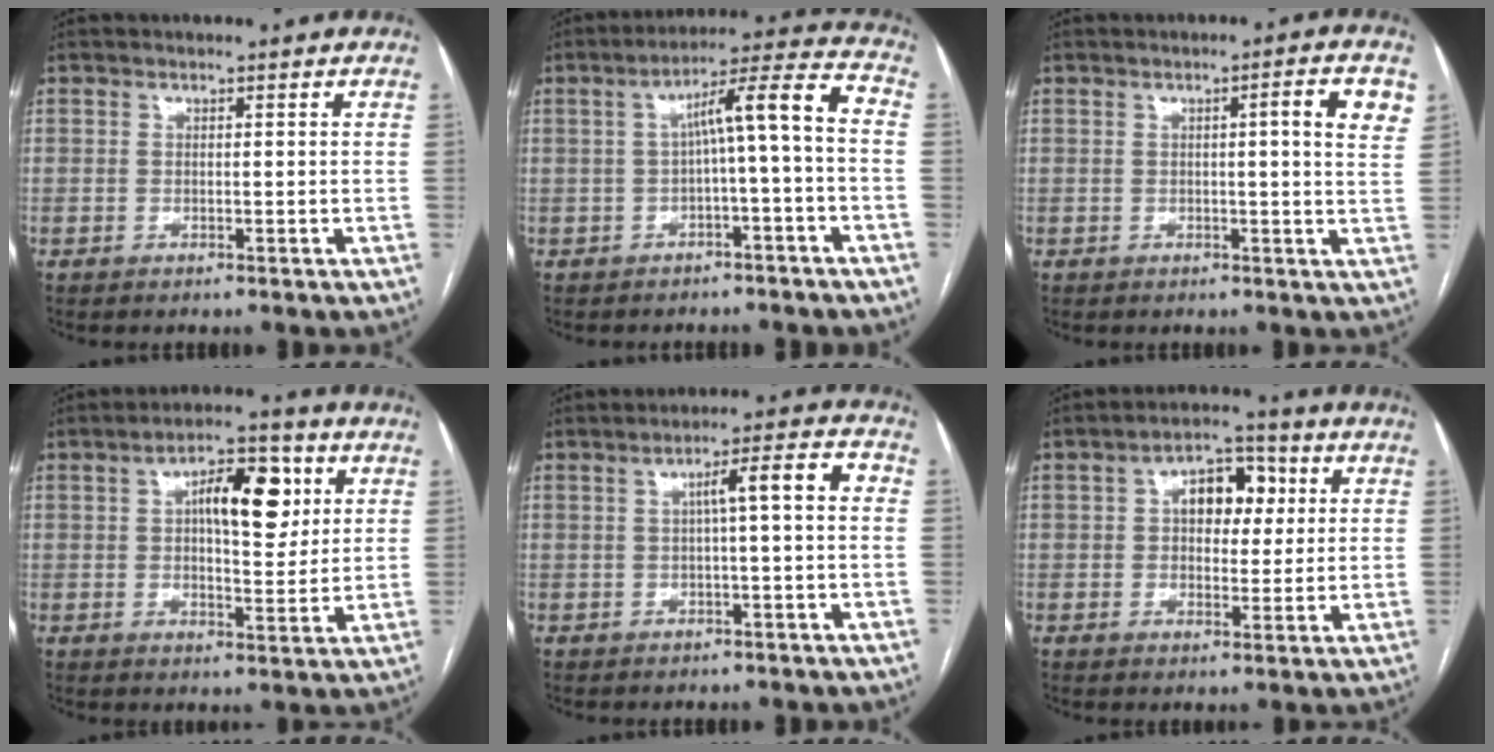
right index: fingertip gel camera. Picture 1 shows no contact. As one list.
[{"total": 8.9, "force": [-1.0, 0.2, 8.9], "torque": [-0.130, 0.039, -0.013]}, {"total": 6.0, "force": [1.8, 0.0, 5.7], "torque": [-0.069, 0.002, 0.018]}, {"total": 10.4, "force": [3.1, 4.0, 9.1], "torque": [-0.138, 0.020, 0.048]}, {"total": 6.0, "force": [0.5, 0.5, 6.0], "torque": [-0.090, 0.024, 0.007]}, {"total": 7.8, "force": [1.8, 4.6, 6.1], "torque": [-0.089, 0.027, 0.028]}]